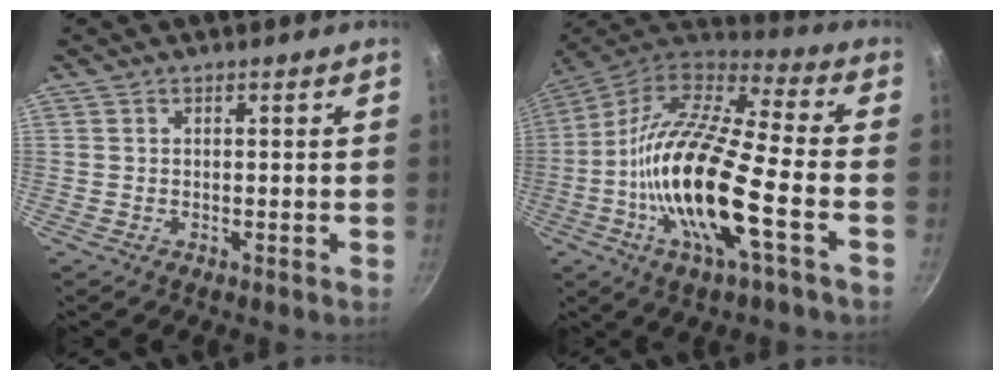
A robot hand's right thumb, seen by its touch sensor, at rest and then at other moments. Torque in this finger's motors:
{"motor_torque": [-0.04, 1.26, 2.75, -0.02, 0.40]}